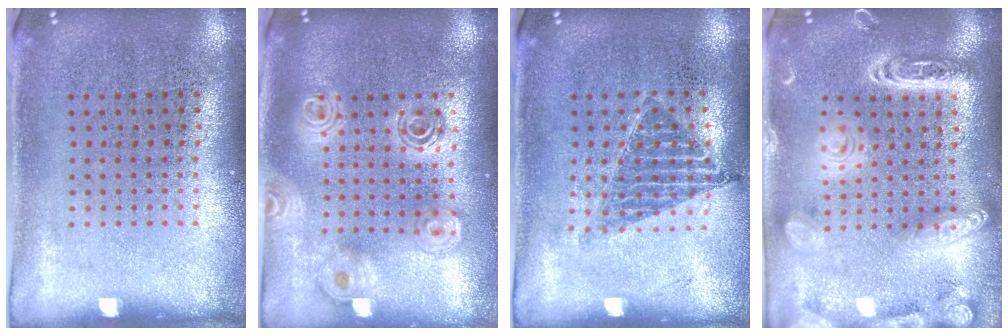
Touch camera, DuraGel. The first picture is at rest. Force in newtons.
{"total": 1.9, "press": 1.6, "slide": 1.0}
{"total": 1.0, "press": 0.9, "slide": 0.4}
{"total": 4.0, "press": 4.0, "slide": 0.4}